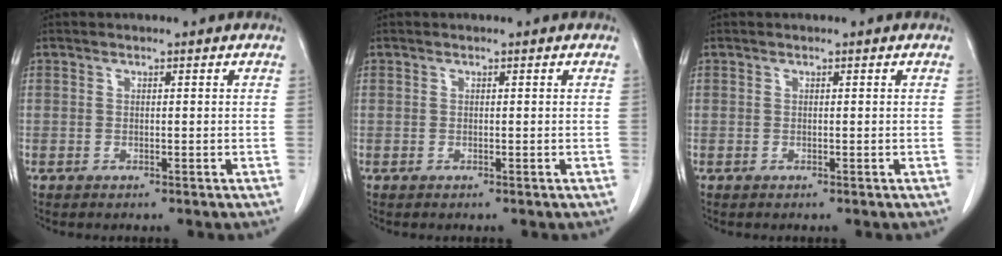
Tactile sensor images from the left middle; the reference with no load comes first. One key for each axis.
{"total": 0.0}
{"total": 0.0}